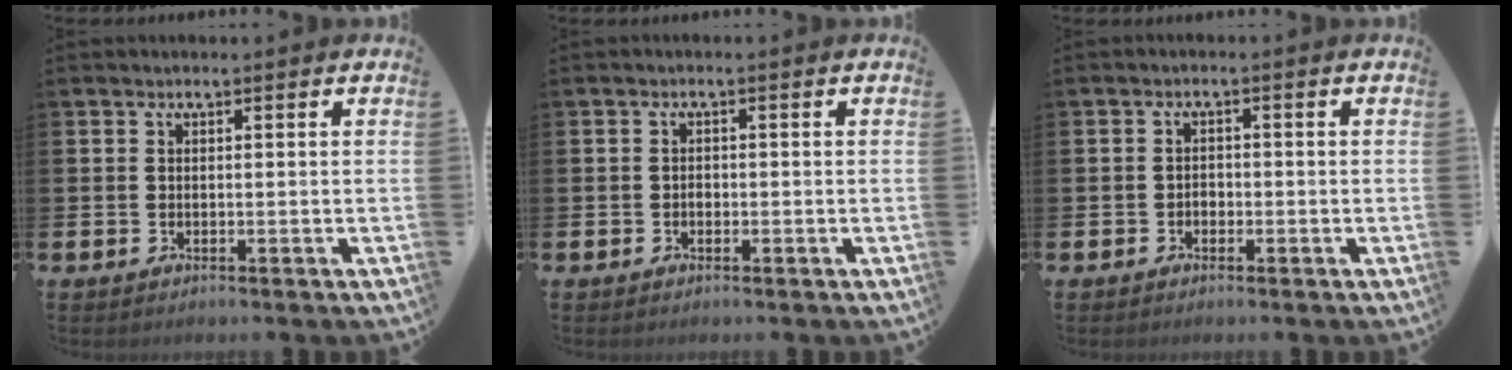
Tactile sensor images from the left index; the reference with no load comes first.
{"total": 0.9, "force": [-0.4, 0.6, 0.5], "torque": [-0.008, 0.003, -0.009]}
{"total": 1.3, "force": [-0.6, 1.0, 0.6], "torque": [-0.010, 0.004, -0.014]}